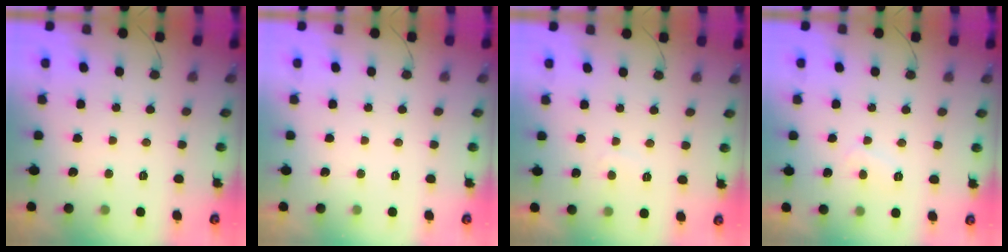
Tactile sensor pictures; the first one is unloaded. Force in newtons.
{"total": 0.0}
{"total": 0.0}
{"total": 3.4, "press": 3.4, "slide": 0.4}